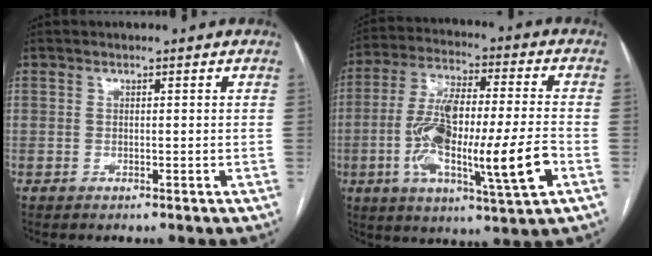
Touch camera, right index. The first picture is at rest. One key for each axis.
{"total": 18.8, "fx": -4.5, "fy": 2.5, "fz": 18.0, "tx": -0.316, "ty": -0.003, "tz": -0.073}